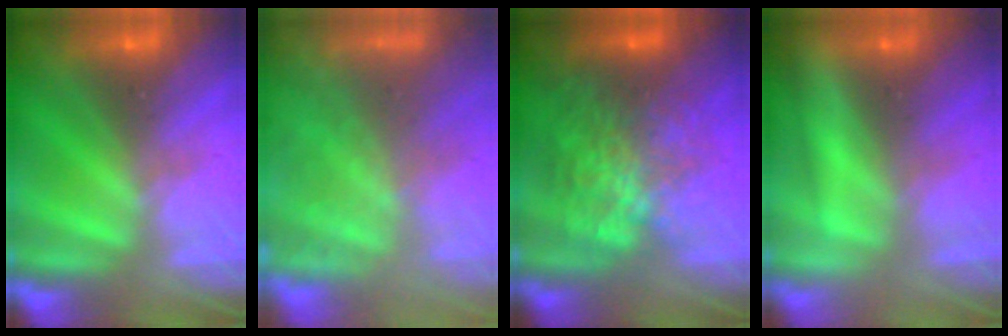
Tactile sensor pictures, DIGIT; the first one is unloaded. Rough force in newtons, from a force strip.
{"total": 7.8}
{"total": 5.8}
{"total": 2.3}